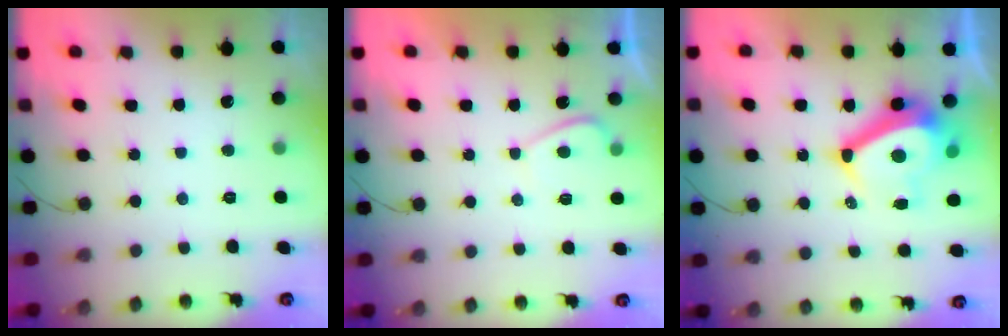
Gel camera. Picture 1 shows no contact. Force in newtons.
{"total": 1.8, "press": 1.7, "slide": 0.6}
{"total": 12.5, "press": 12.0, "slide": 3.5}